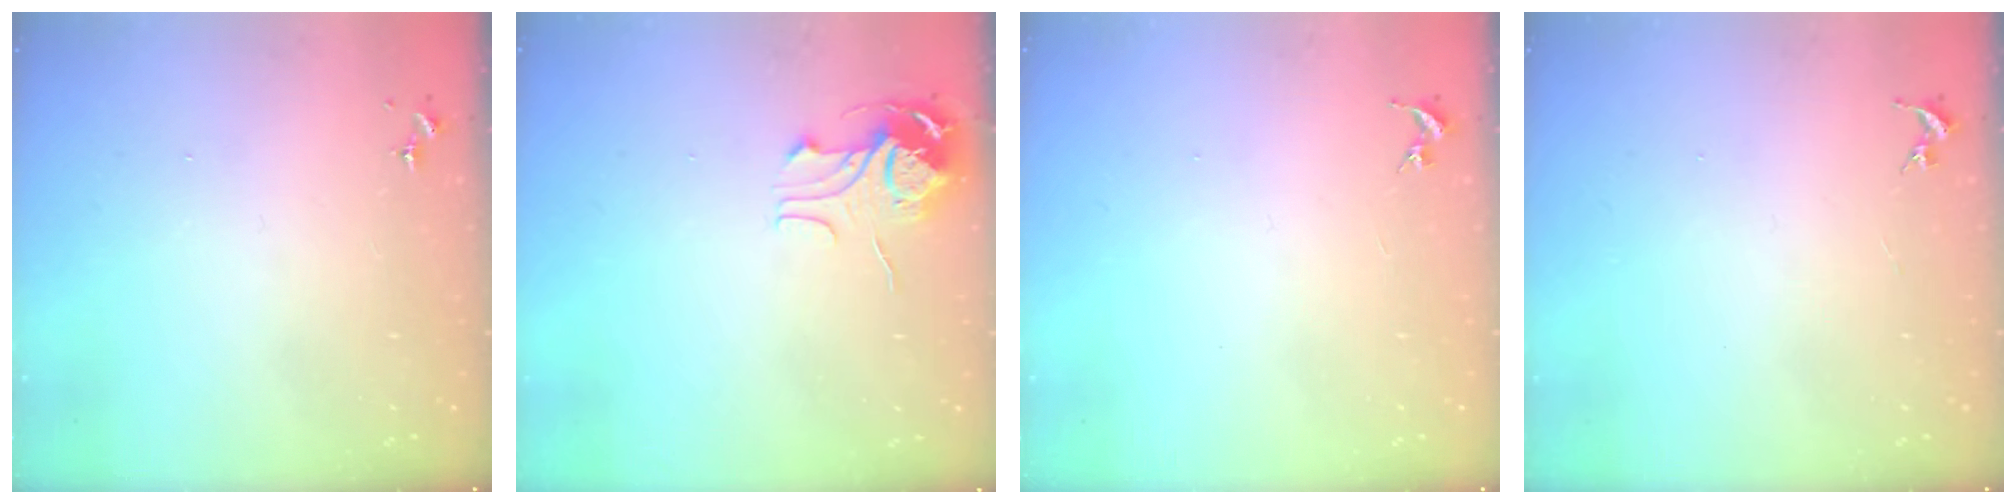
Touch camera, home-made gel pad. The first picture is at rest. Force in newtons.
{"total": 9.2, "press": 9.2, "slide": 0.7}
{"total": 0.0}
{"total": 0.0}